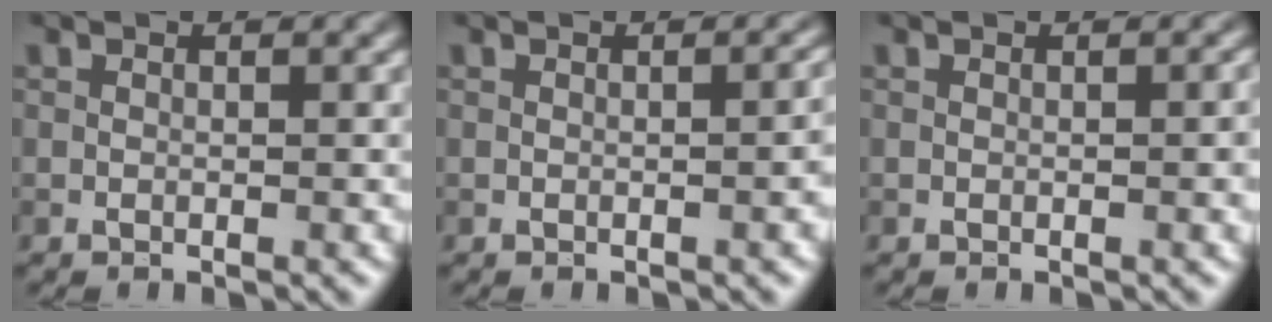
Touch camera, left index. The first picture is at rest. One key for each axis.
{"total": 1.9, "fx": -0.3, "fy": 0.7, "fz": 1.8, "tx": -0.014, "ty": 0.003, "tz": -0.001}
{"total": 1.2, "fx": -0.1, "fy": 0.2, "fz": 1.2, "tx": -0.016, "ty": 0.000, "tz": -0.001}